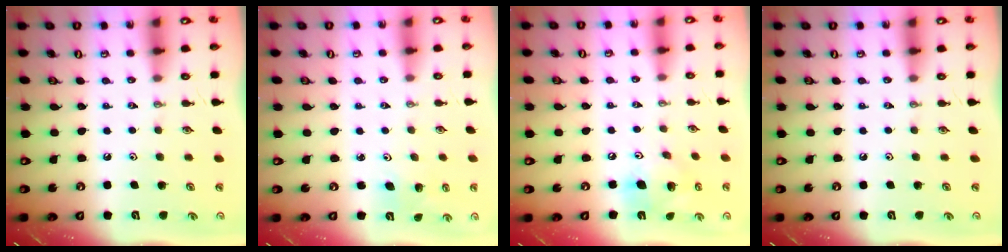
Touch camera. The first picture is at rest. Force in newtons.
{"total": 3.2, "press": 2.9, "slide": 1.3}
{"total": 13.6, "press": 13.3, "slide": 3.0}
{"total": 0.0}